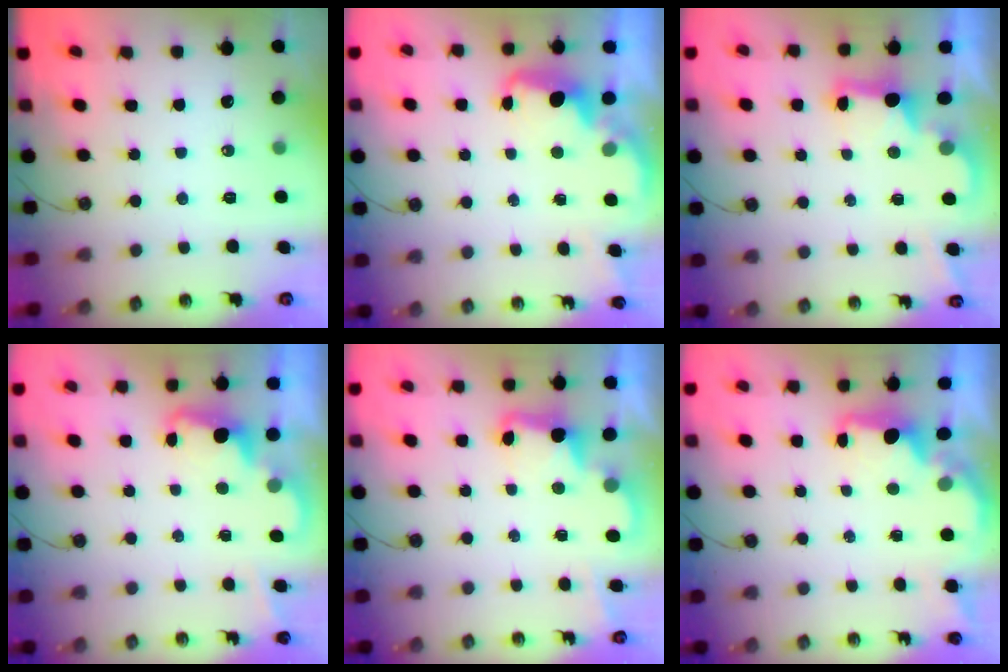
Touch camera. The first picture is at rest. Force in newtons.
{"total": 2.4, "press": 2.3, "slide": 0.7}
{"total": 2.4, "press": 2.3, "slide": 0.7}
{"total": 2.3, "press": 2.3, "slide": 0.5}
{"total": 3.3, "press": 3.3, "slide": 0.5}
{"total": 1.9, "press": 1.8, "slide": 0.7}